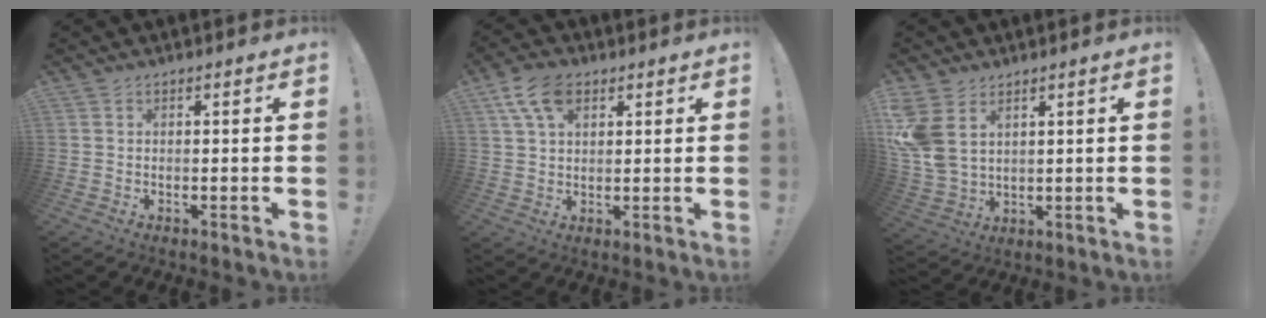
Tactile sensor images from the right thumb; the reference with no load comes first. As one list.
[{"total": 10.1, "force": [4.7, 6.0, 6.7], "torque": [-0.119, -0.007, 0.087]}, {"total": 9.6, "force": [4.2, 6.3, 6.0], "torque": [-0.124, -0.020, 0.086]}]